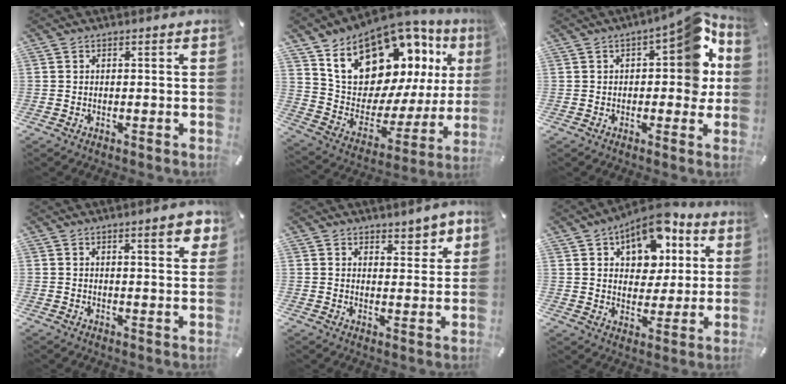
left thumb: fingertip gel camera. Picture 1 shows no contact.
{"total": 19.3, "force": [13.0, 10.7, 9.4], "torque": [-0.152, -0.099, 0.235]}
{"total": 13.7, "force": [3.8, 6.3, 11.5], "torque": [-0.131, -0.027, 0.059]}
{"total": 5.6, "force": [3.1, 1.9, 4.3], "torque": [-0.057, -0.009, 0.048]}
{"total": 4.9, "force": [3.7, 3.1, 0.7], "torque": [0.012, -0.030, 0.061]}
{"total": 13.2, "force": [7.3, 9.1, 6.2], "torque": [-0.091, -0.042, 0.132]}